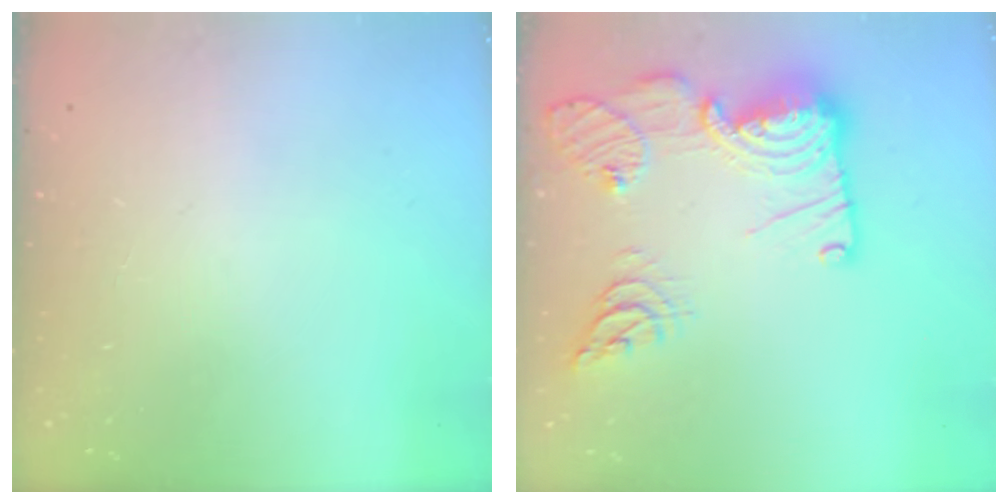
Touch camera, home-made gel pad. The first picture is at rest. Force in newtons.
{"total": 22.8, "press": 22.7, "slide": 2.3}